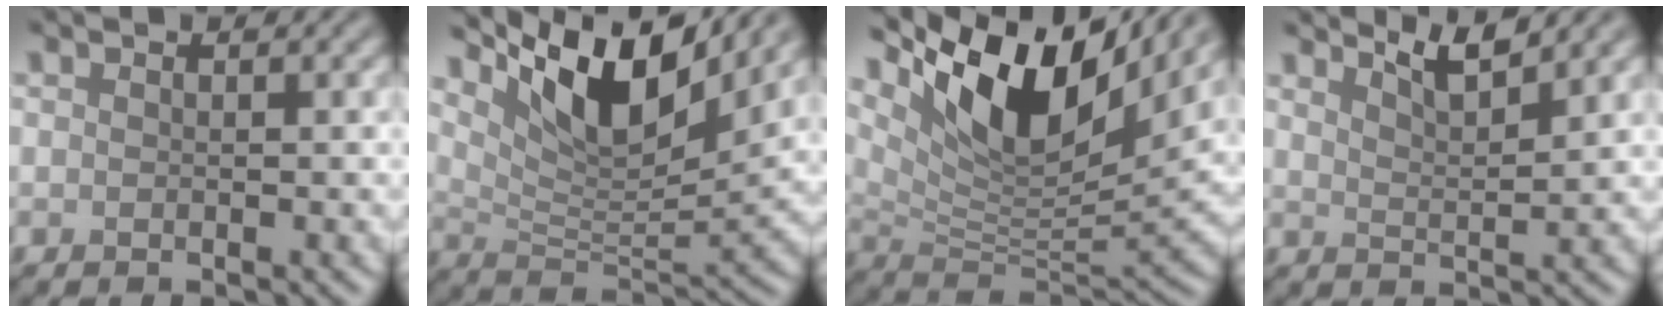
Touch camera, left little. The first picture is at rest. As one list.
[{"total": 9.7, "force": [6.3, 3.2, 6.6], "torque": [-0.114, 0.000, 0.117]}, {"total": 11.8, "force": [7.0, 4.6, 8.4], "torque": [-0.146, 0.002, 0.130]}, {"total": 3.1, "force": [2.6, 0.5, 1.6], "torque": [-0.017, 0.002, 0.044]}]